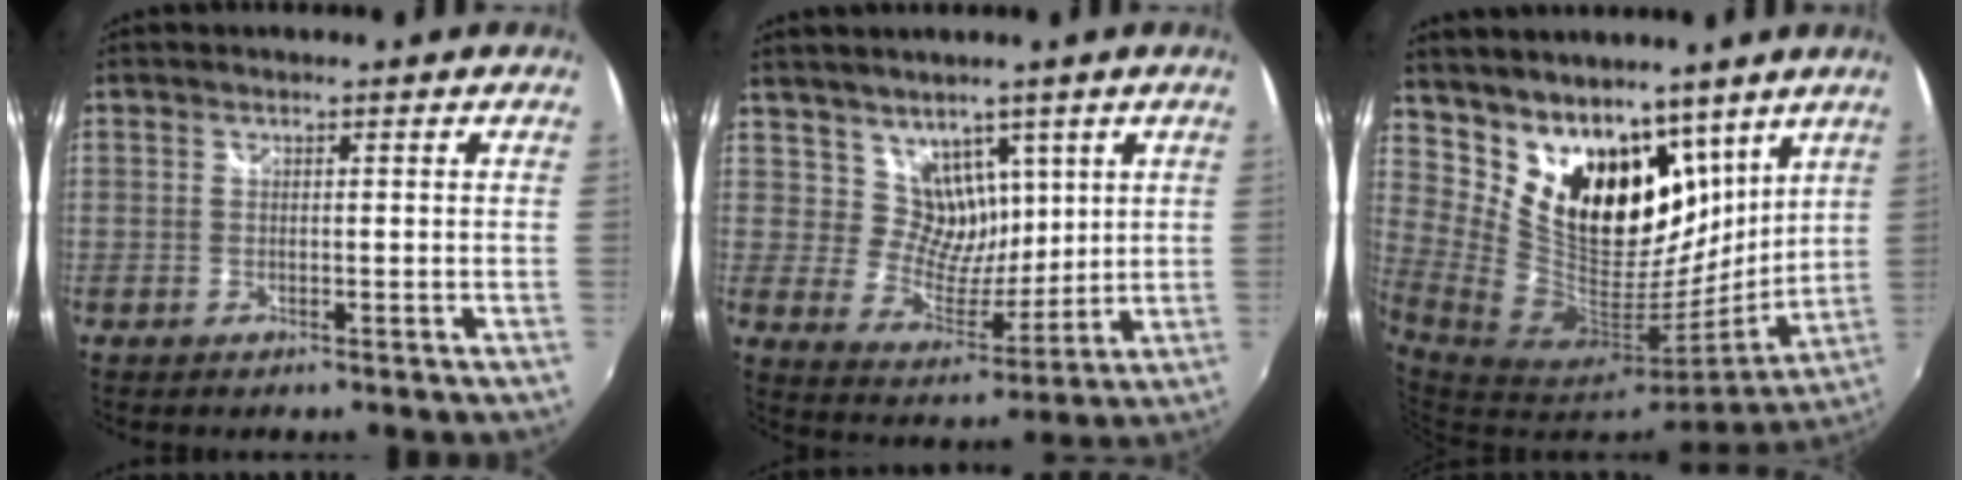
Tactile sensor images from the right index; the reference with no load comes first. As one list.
[{"total": 8.3, "force": [4.8, 6.3, 2.5], "torque": [-0.032, 0.000, 0.096]}, {"total": 20.8, "force": [13.6, 12.6, 9.5], "torque": [-0.200, 0.002, 0.261]}]